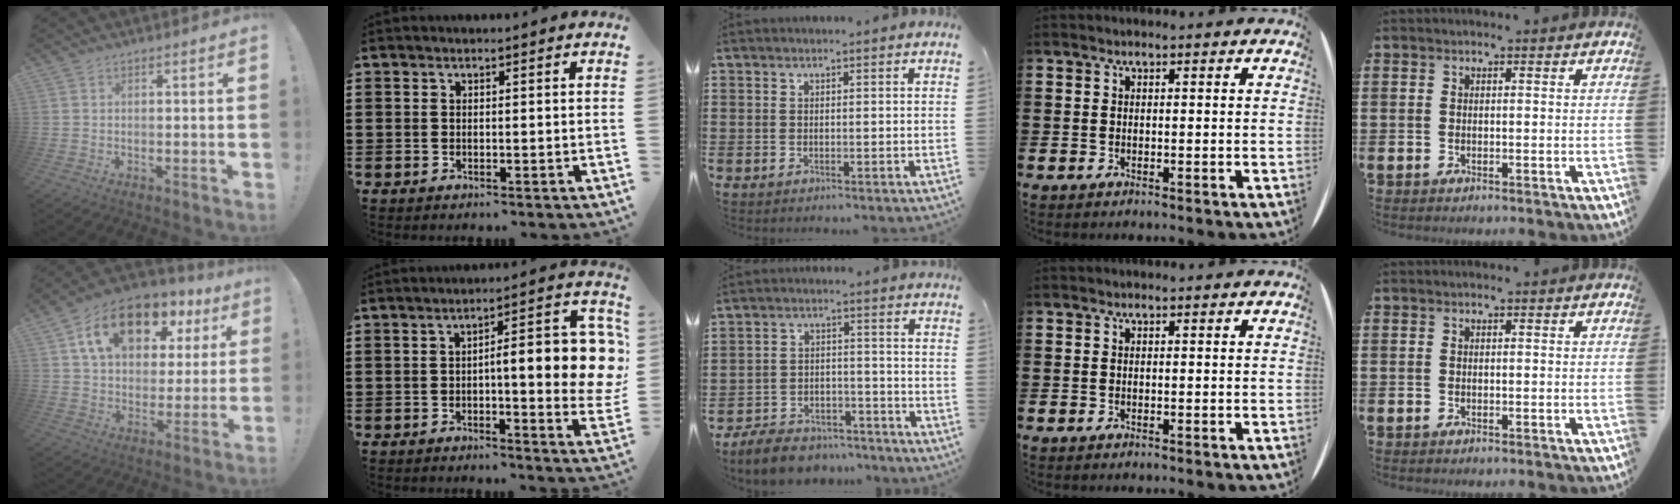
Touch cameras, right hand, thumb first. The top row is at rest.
{"thumb": {"total": 17.9, "force": [9.4, 10.8, 10.8], "torque": [-0.168, -0.045, 0.167]}, "index": {"total": 10.9, "force": [0.5, 2.7, 10.5], "torque": [-0.150, -0.007, 0.005]}, "middle": {"total": 6.7, "force": [-6.3, 1.5, 1.3], "torque": [-0.027, 0.018, -0.126]}}